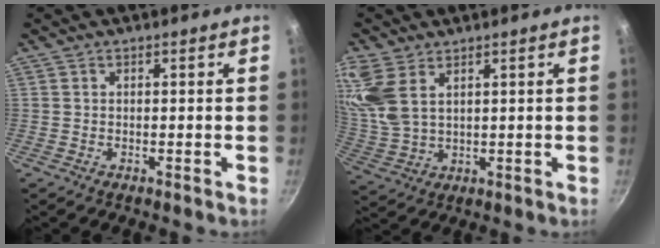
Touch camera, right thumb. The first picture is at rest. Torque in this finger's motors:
{"motor_torque": [-0.01, 0.28, 0.96, 0.63, 0.19]}